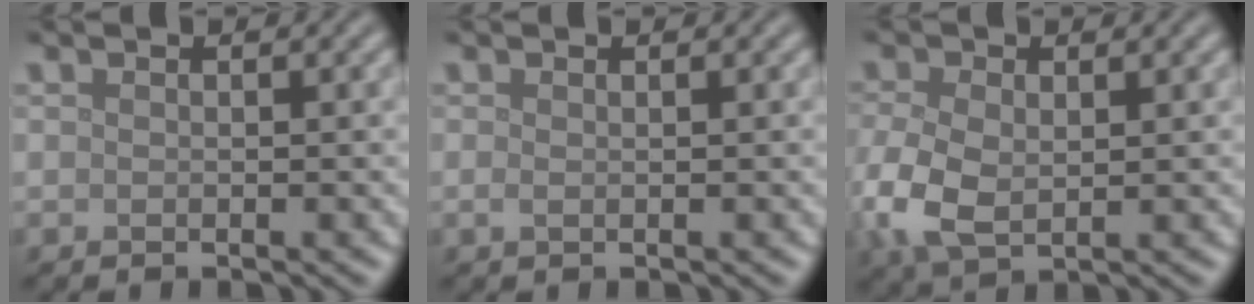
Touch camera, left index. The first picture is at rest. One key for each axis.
{"total": 0.6, "fx": 0.0, "fy": 0.3, "fz": 0.5, "tx": -0.012, "ty": -0.002, "tz": 0.000}
{"total": 5.5, "fx": -0.8, "fy": 3.6, "fz": 4.0, "tx": -0.107, "ty": -0.006, "tz": -0.018}